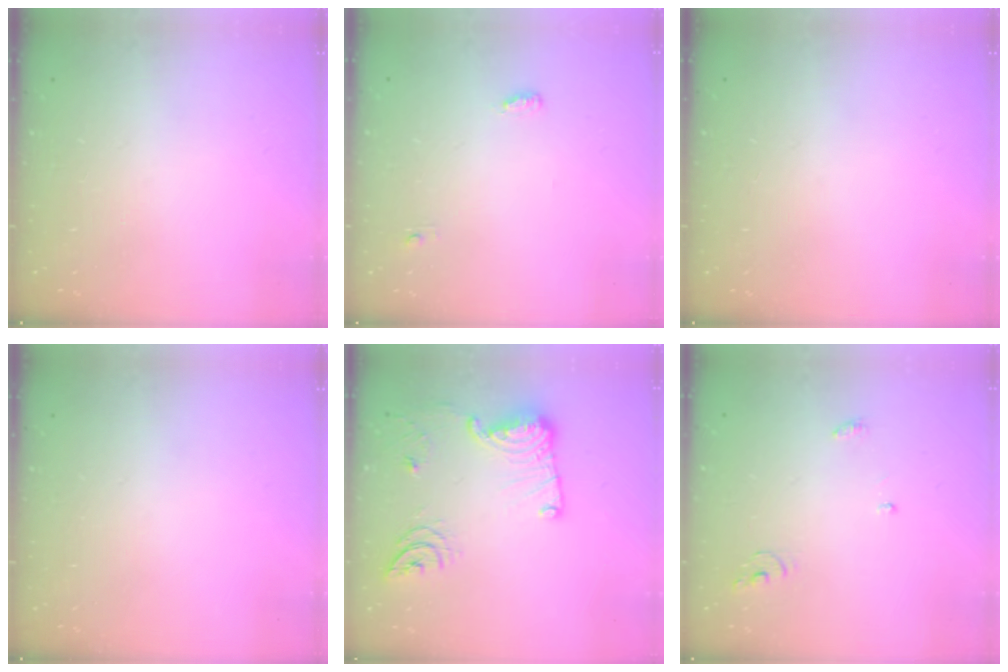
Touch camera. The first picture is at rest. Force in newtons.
{"total": 3.9, "press": 3.8, "slide": 1.0}
{"total": 0.0}
{"total": 0.0}
{"total": 15.7, "press": 15.5, "slide": 2.6}
{"total": 4.1, "press": 4.0, "slide": 0.3}